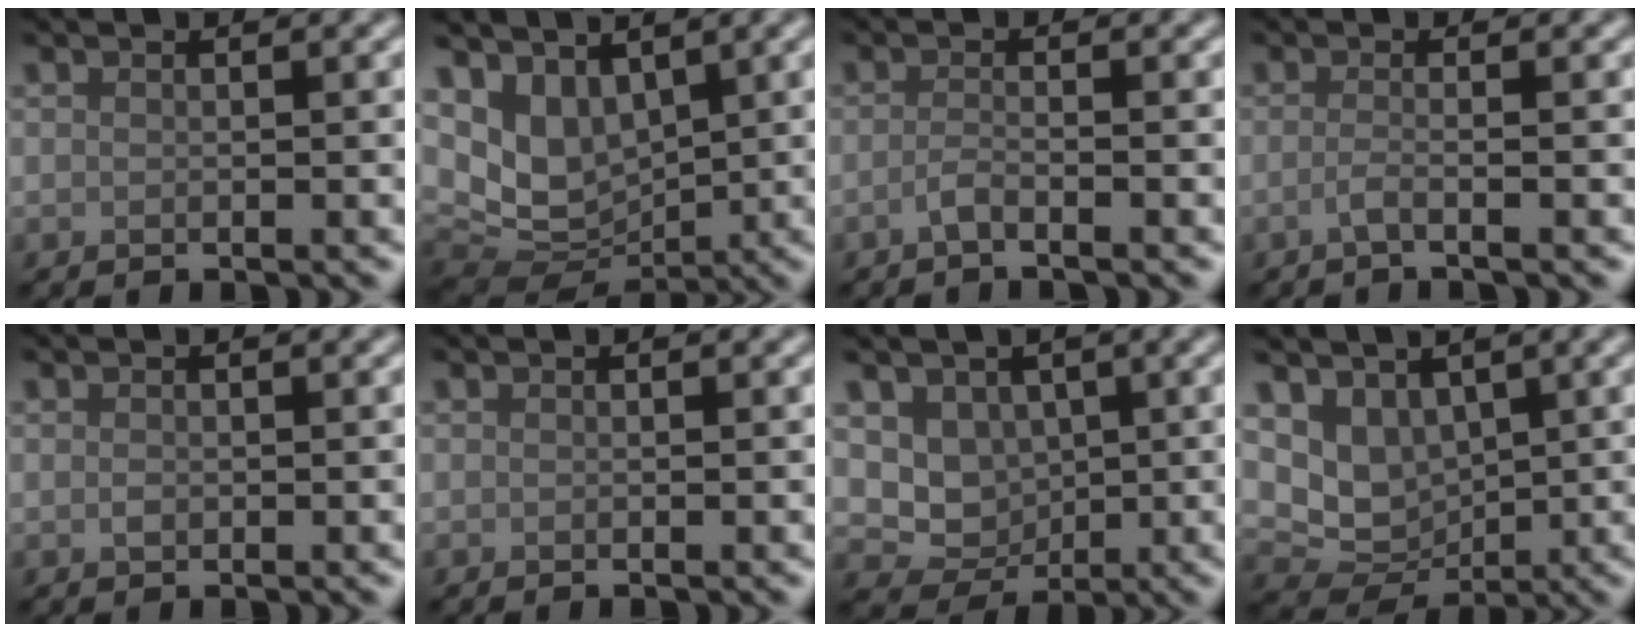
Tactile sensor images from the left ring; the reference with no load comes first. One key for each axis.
{"total": 5.5, "fx": 2.5, "fy": 3.5, "fz": 3.4, "tx": -0.071, "ty": -0.013, "tz": 0.045}
{"total": 1.5, "fx": -1.1, "fy": 0.2, "fz": 0.9, "tx": -0.018, "ty": 0.000, "tz": -0.027}
{"total": 1.6, "fx": -0.8, "fy": 0.4, "fz": 1.3, "tx": -0.019, "ty": -0.004, "tz": -0.026}
{"total": 0.5, "fx": -0.3, "fy": 0.3, "fz": 0.3, "tx": -0.009, "ty": -0.003, "tz": -0.006}
{"total": 0.0}
{"total": 3.7, "fx": 0.5, "fy": 3.1, "fz": 1.9, "tx": -0.026, "ty": -0.011, "tz": 0.013}
{"total": 5.4, "fx": 1.6, "fy": 4.0, "fz": 3.2, "tx": -0.063, "ty": -0.016, "tz": 0.034}